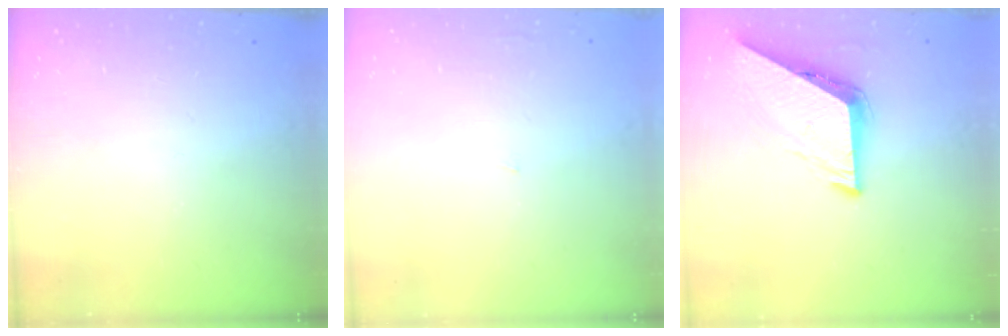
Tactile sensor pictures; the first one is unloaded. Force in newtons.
{"total": 0.9, "press": 0.9, "slide": 0.0}
{"total": 6.8, "press": 6.8, "slide": 0.4}